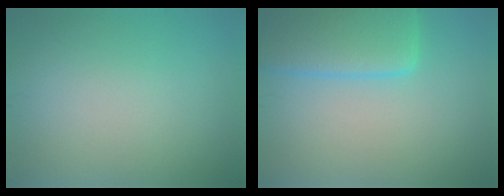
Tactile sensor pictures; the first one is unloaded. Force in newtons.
{"total": 7.0, "press": 7.0, "slide": 0.4}